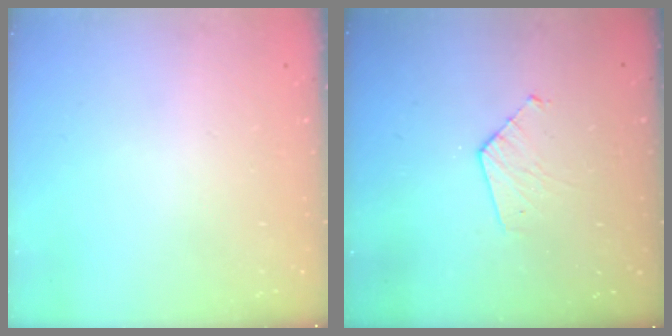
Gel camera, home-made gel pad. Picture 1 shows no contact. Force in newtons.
{"total": 4.9, "press": 4.8, "slide": 0.4}